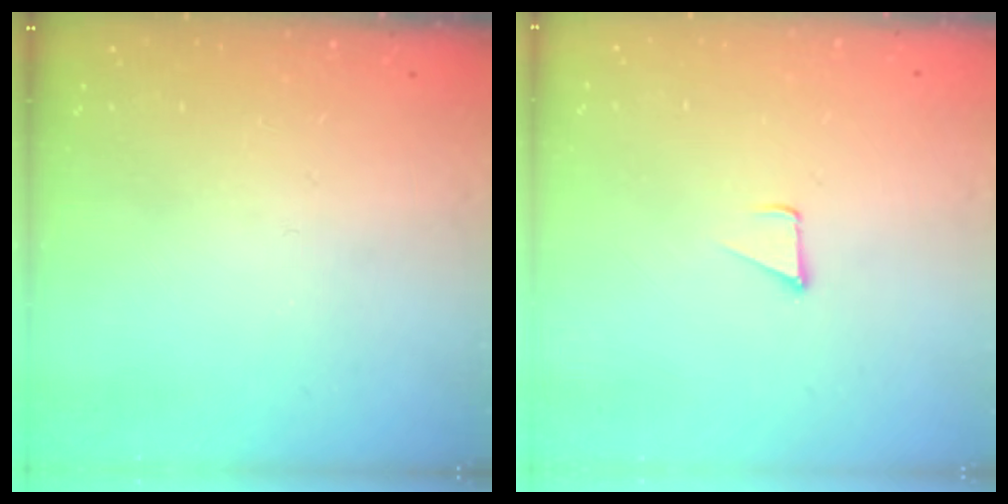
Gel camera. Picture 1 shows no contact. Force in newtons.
{"total": 1.7, "press": 1.7, "slide": 0.1}